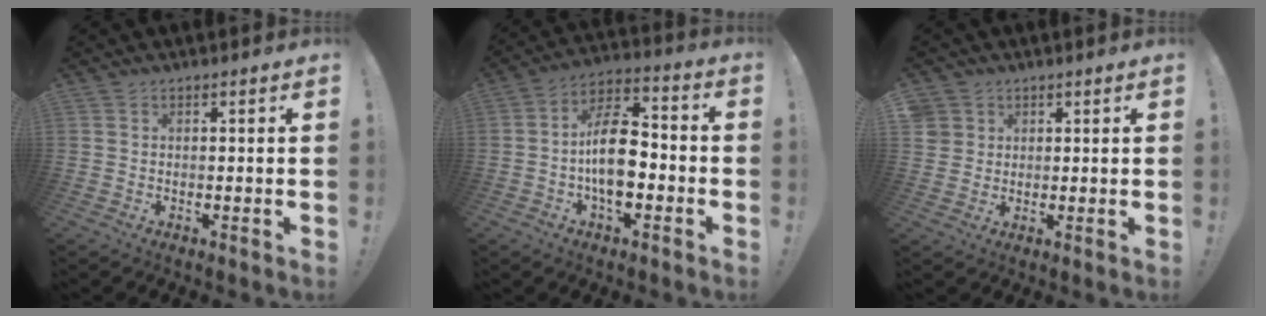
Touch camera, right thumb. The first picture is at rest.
{"total": 14.5, "force": [-2.8, 8.2, 11.7], "torque": [-0.208, 0.018, -0.050]}
{"total": 3.5, "force": [1.7, 3.0, 0.5], "torque": [-0.008, -0.006, 0.033]}